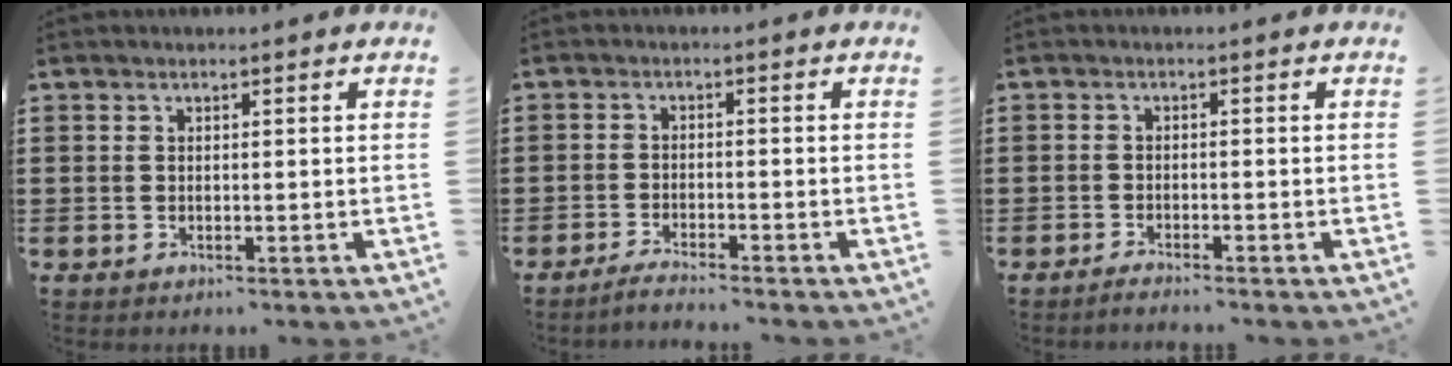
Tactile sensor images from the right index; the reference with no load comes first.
{"total": 2.1, "force": [-2.0, -0.3, 0.5], "torque": [-0.009, 0.002, -0.039]}
{"total": 1.3, "force": [-1.3, -0.2, 0.2], "torque": [-0.003, 0.003, -0.026]}